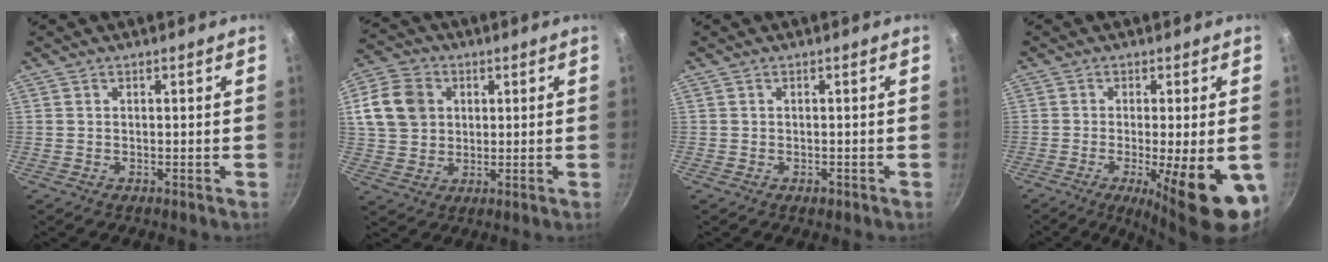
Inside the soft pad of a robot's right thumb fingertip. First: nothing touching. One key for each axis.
{"total": 14.2, "fx": 3.5, "fy": 11.8, "fz": 7.1, "tx": -0.143, "ty": 0.012, "tz": 0.059}
{"total": 1.1, "fx": -0.6, "fy": 0.7, "fz": 0.6, "tx": -0.010, "ty": 0.004, "tz": -0.006}
{"total": 15.2, "fx": -4.8, "fy": 3.8, "fz": 13.9, "tx": -0.182, "ty": -0.008, "tz": -0.059}